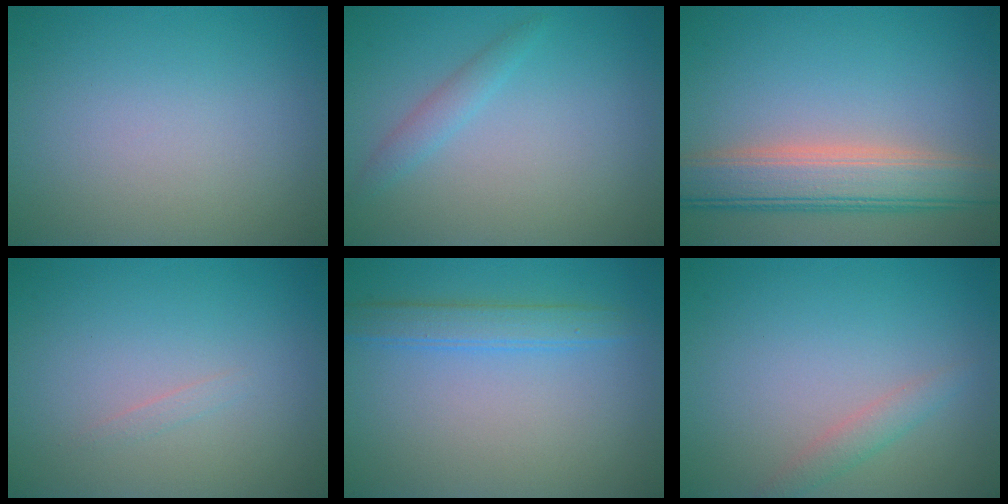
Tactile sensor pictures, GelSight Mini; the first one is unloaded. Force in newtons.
{"total": 1.5, "press": 1.5, "slide": 0.1}
{"total": 6.3, "press": 6.3, "slide": 0.4}
{"total": 0.5, "press": 0.5, "slide": 0.1}
{"total": 2.6, "press": 2.6, "slide": 0.0}
{"total": 1.5, "press": 1.4, "slide": 0.0}